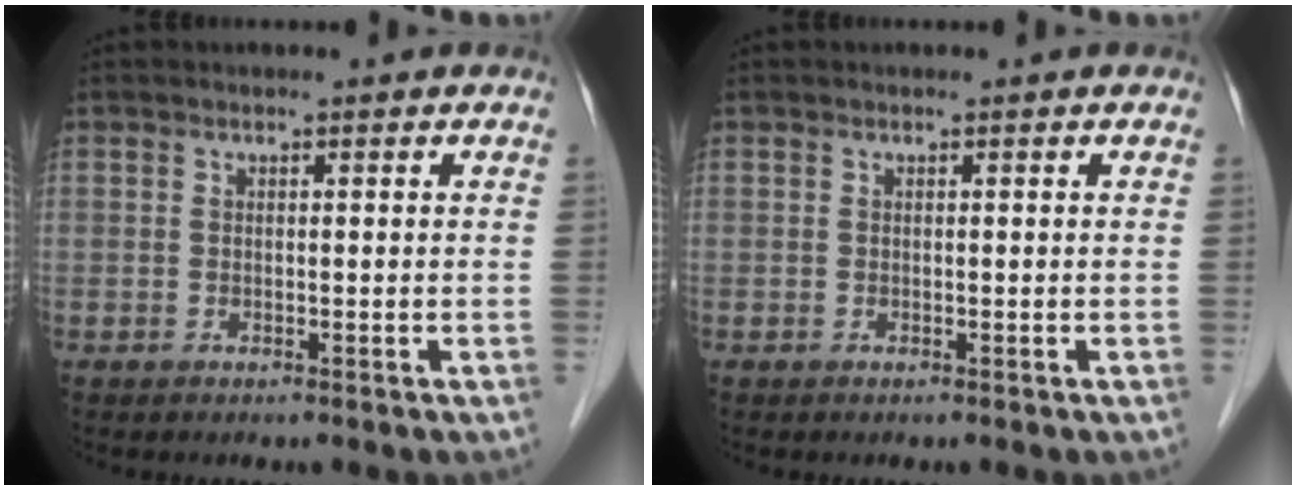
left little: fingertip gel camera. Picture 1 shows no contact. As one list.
[{"total": 0.0}]